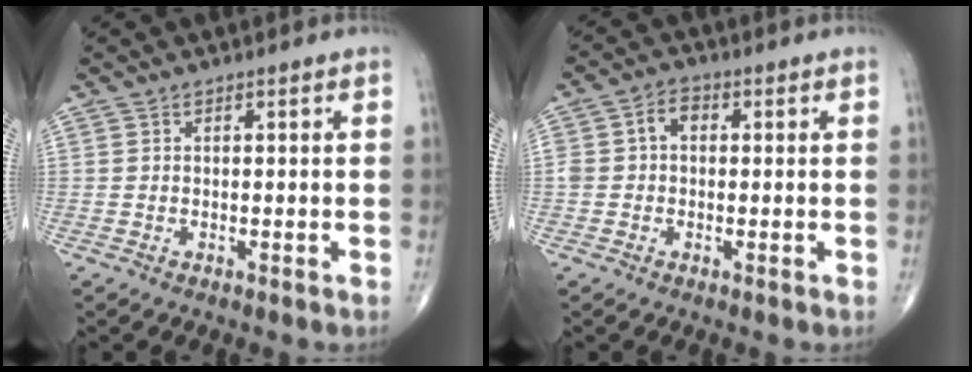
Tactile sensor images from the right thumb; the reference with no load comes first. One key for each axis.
{"total": 4.1, "fx": 0.4, "fy": 3.1, "fz": 2.7, "tx": -0.043, "ty": 0.019, "tz": 0.002}